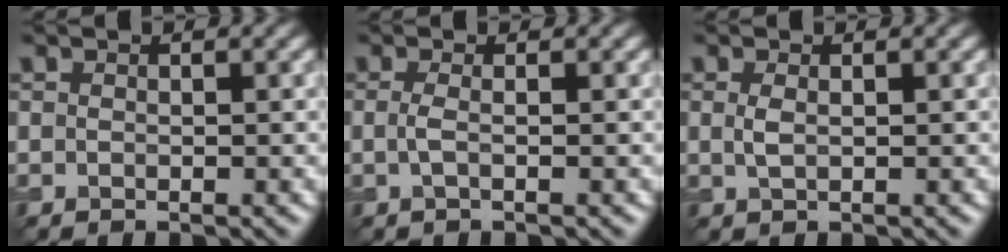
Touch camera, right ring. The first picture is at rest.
{"total": 1.2, "force": [-0.1, 0.4, 1.2], "torque": [-0.025, -0.004, -0.005]}
{"total": 1.0, "force": [0.2, 0.4, 0.9], "torque": [-0.022, -0.001, 0.004]}